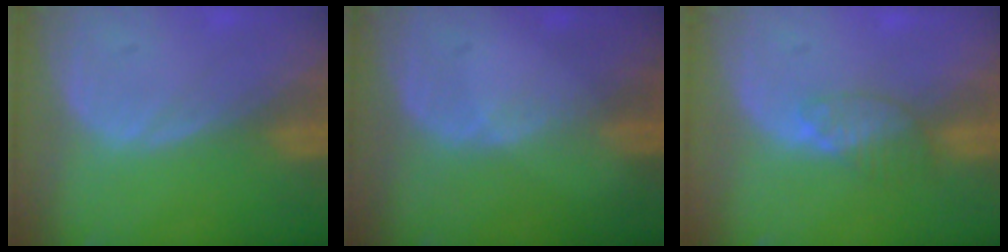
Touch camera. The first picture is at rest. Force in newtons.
{"total": 1.1, "press": 0.8, "slide": 0.8}
{"total": 3.3, "press": 3.1, "slide": 1.3}